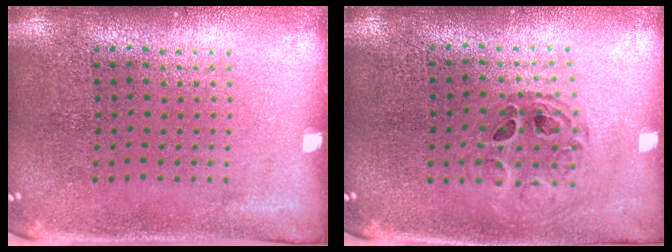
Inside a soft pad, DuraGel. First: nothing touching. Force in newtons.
{"total": 0.8, "press": 0.8, "slide": 0.2}